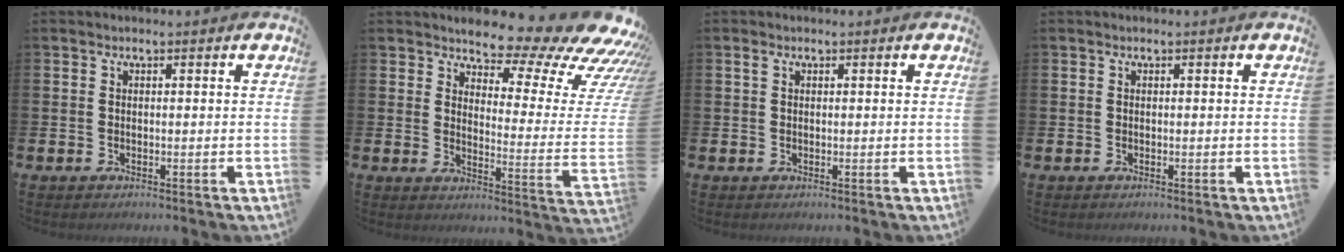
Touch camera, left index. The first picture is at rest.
{"total": 10.1, "force": [8.6, 3.0, 4.3], "torque": [-0.070, -0.081, 0.136]}
{"total": 0.8, "force": [0.4, 0.4, 0.5], "torque": [0.001, -0.001, 0.004]}
{"total": 0.0}